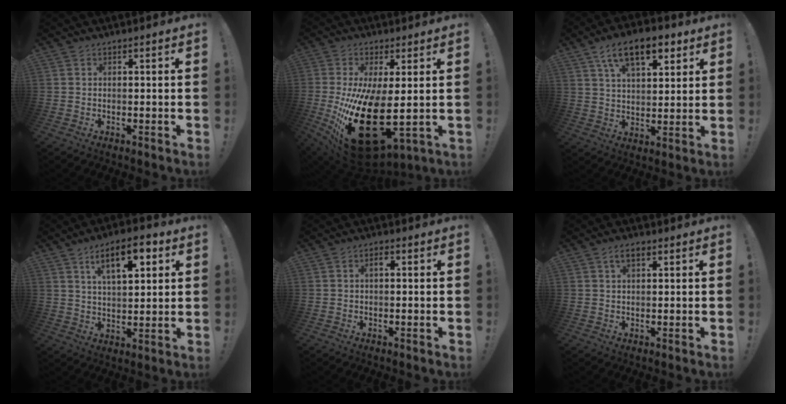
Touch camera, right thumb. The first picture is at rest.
{"total": 23.9, "force": [-2.4, 10.8, 21.2], "torque": [-0.385, -0.031, -0.017]}
{"total": 13.8, "force": [7.2, 6.7, 9.6], "torque": [-0.154, -0.017, 0.128]}
{"total": 11.9, "force": [5.4, 5.0, 9.3], "torque": [-0.145, -0.007, 0.089]}
{"total": 1.5, "force": [0.1, 0.7, 1.3], "torque": [-0.025, 0.006, -0.001]}
{"total": 2.2, "force": [1.0, 1.0, 1.7], "torque": [-0.036, 0.004, 0.017]}